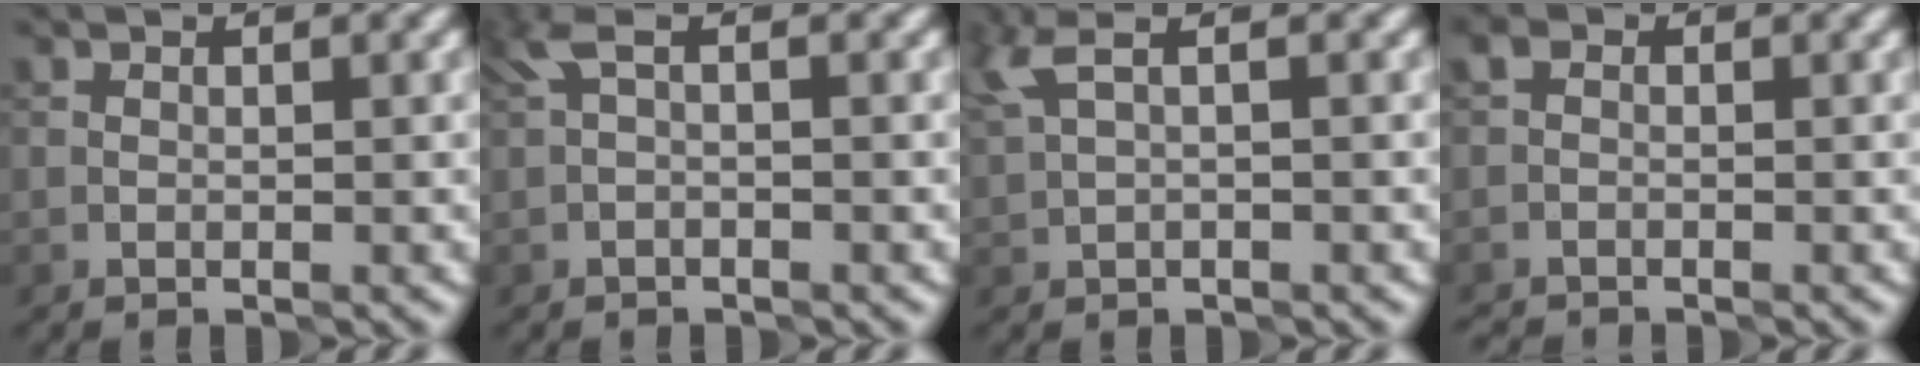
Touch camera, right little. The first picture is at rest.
{"total": 1.7, "force": [0.2, 0.4, 1.7], "torque": [-0.037, 0.008, -0.001]}
{"total": 2.5, "force": [1.2, 0.5, 2.1], "torque": [-0.047, 0.008, 0.027]}
{"total": 1.5, "force": [-1.3, 0.7, 0.3], "torque": [-0.006, -0.003, -0.032]}